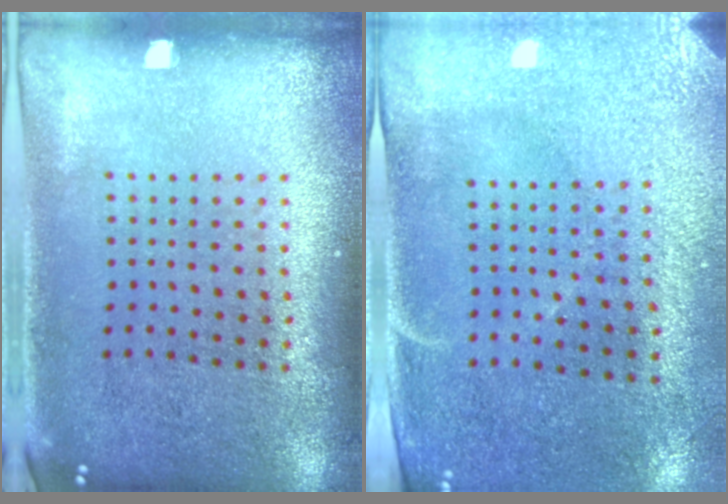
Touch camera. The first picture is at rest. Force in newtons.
{"total": 2.9, "press": 2.5, "slide": 1.6}